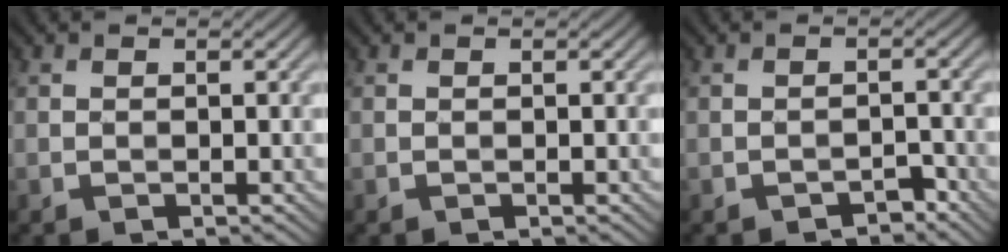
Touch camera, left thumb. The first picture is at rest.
{"total": 0.0}
{"total": 1.8, "force": [-1.6, 0.6, 0.6], "torque": [-0.007, 0.005, -0.026]}